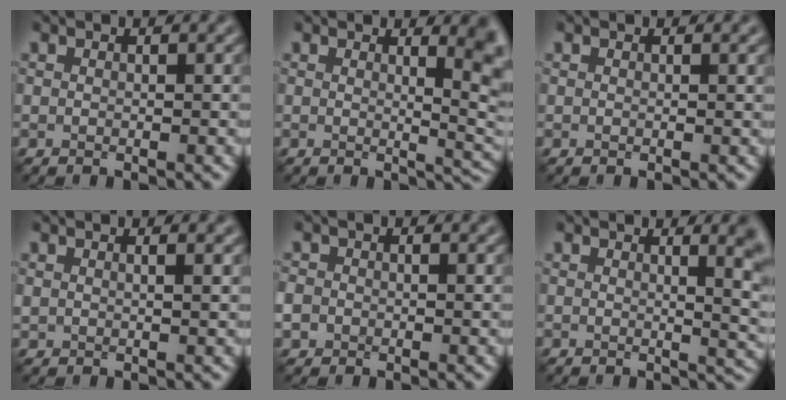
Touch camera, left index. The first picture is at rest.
{"total": 5.5, "force": [1.7, 1.9, 4.9], "torque": [-0.032, -0.006, 0.022]}
{"total": 0.8, "force": [0.5, 0.1, 0.7], "torque": [-0.009, 0.000, 0.006]}
{"total": 1.5, "force": [0.9, 0.5, 1.1], "torque": [-0.014, -0.002, 0.014]}
{"total": 2.5, "force": [-0.3, 2.2, 1.1], "torque": [-0.014, -0.002, -0.004]}
{"total": 5.6, "force": [1.6, 2.4, 4.8], "torque": [-0.017, -0.001, 0.018]}